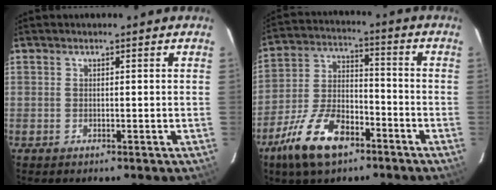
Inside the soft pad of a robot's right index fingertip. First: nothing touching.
{"total": 15.0, "force": [-9.2, 6.9, 9.5], "torque": [-0.207, -0.004, -0.167]}